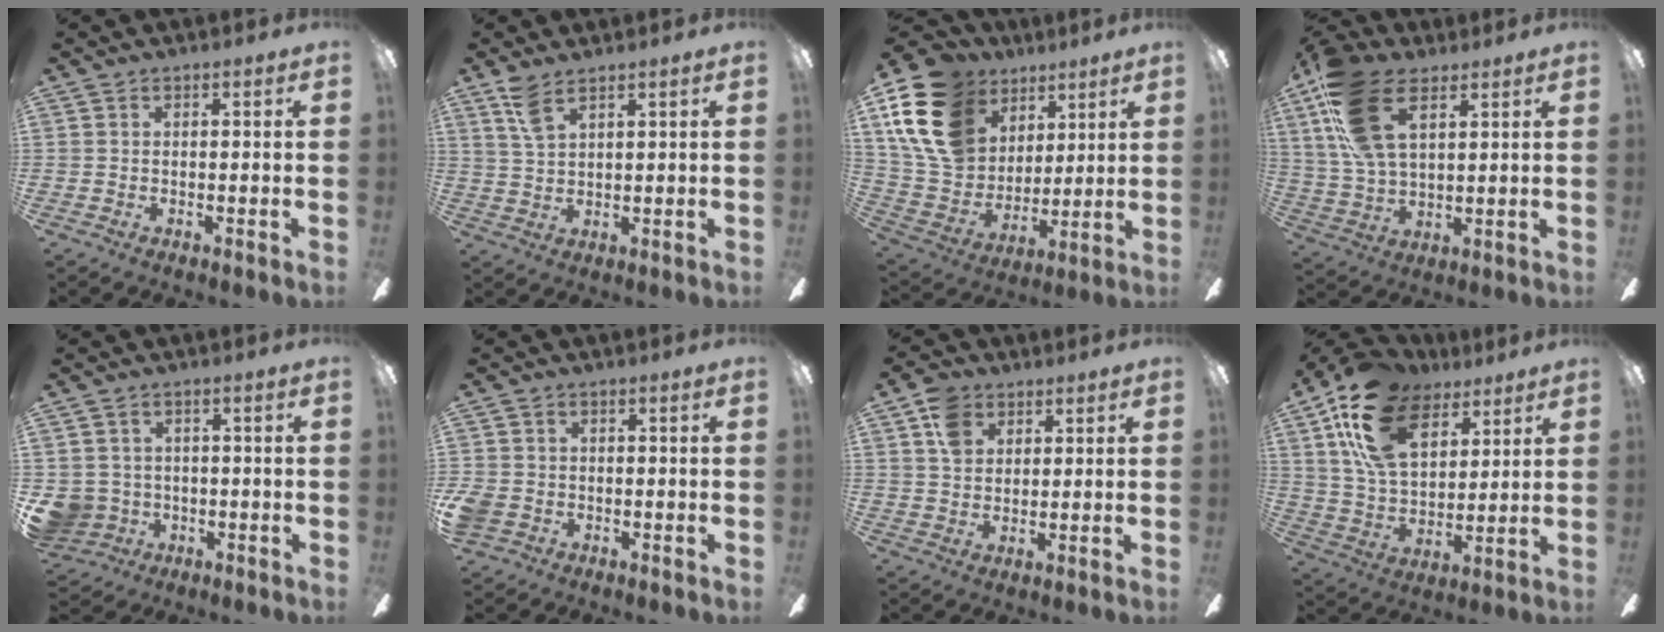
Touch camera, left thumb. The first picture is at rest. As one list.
[{"total": 5.3, "force": [3.8, 1.8, 3.2], "torque": [-0.073, -0.008, 0.071]}, {"total": 20.0, "force": [9.4, 14.6, 9.9], "torque": [-0.230, -0.033, 0.178]}, {"total": 18.8, "force": [8.9, 10.2, 13.1], "torque": [-0.284, -0.010, 0.163]}, {"total": 6.4, "force": [-1.2, 6.1, 1.4], "torque": [-0.056, 0.008, -0.020]}, {"total": 4.0, "force": [-1.6, 3.2, 1.7], "torque": [-0.039, 0.010, -0.031]}, {"total": 7.0, "force": [3.8, 5.1, 3.0], "torque": [-0.060, 0.004, 0.071]}, {"total": 19.3, "force": [10.8, 11.2, 11.3], "torque": [-0.217, -0.031, 0.201]}]